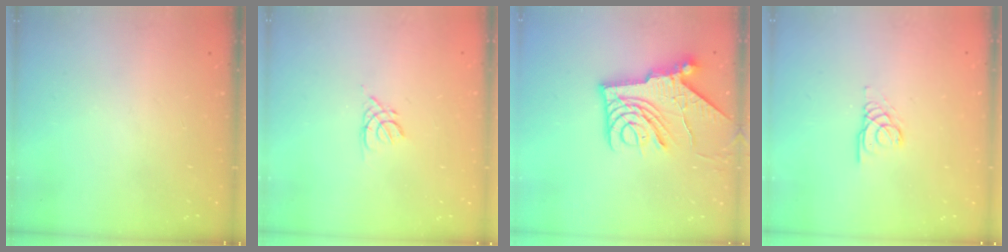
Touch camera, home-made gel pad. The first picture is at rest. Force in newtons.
{"total": 2.5, "press": 2.5, "slide": 0.6}
{"total": 13.7, "press": 13.6, "slide": 1.5}
{"total": 3.1, "press": 3.1, "slide": 0.2}